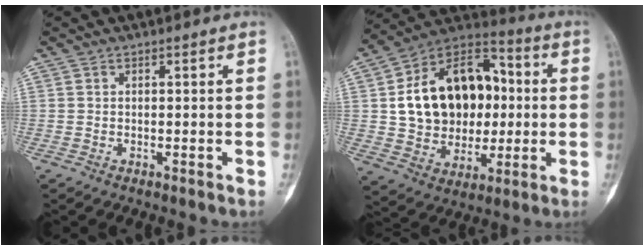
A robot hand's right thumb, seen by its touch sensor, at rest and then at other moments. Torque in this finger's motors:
{"motor_torque": [2.25, 2.76, 0.84, -0.52, 0.35]}